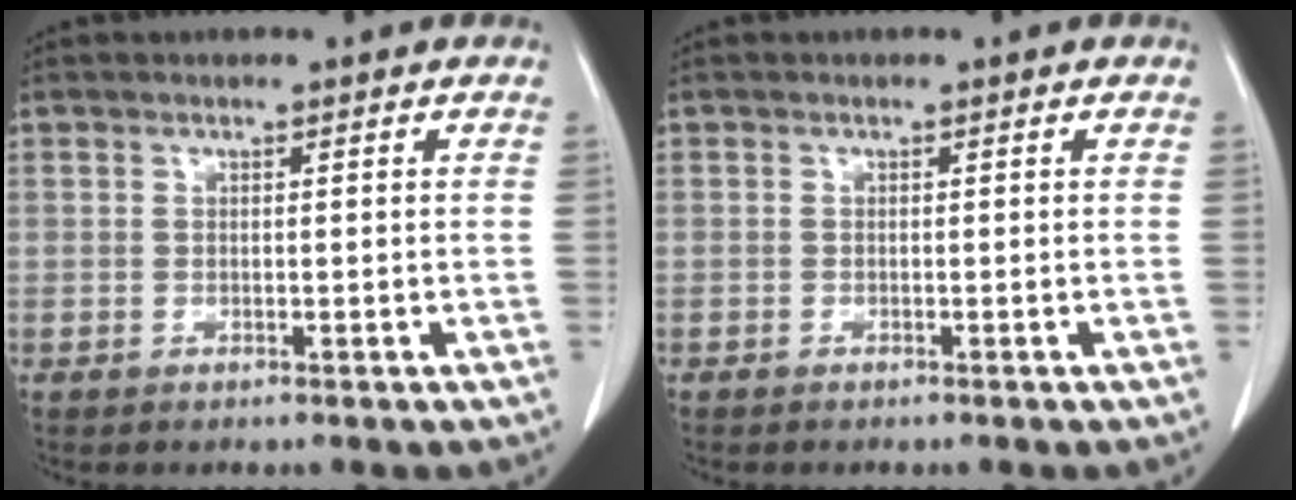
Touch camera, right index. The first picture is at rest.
{"total": 0.0}